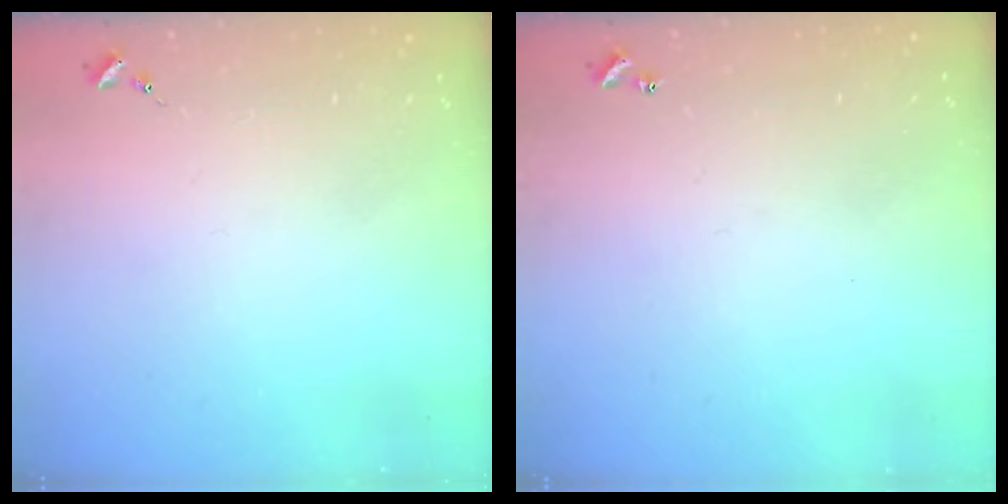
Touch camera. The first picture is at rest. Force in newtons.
{"total": 1.0, "press": 1.0, "slide": 0.2}